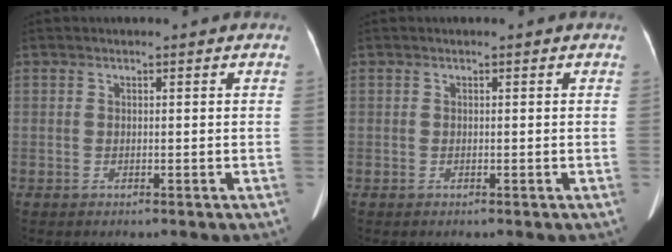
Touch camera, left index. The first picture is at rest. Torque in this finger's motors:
{"motor_torque": [0.01, 0.01, 0.00, 0.00]}